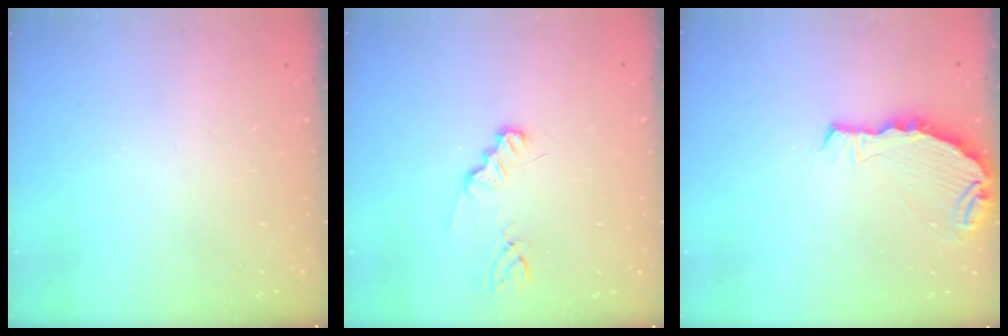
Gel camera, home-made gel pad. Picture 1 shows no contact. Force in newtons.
{"total": 1.9, "press": 1.9, "slide": 0.2}
{"total": 7.3, "press": 6.2, "slide": 3.8}